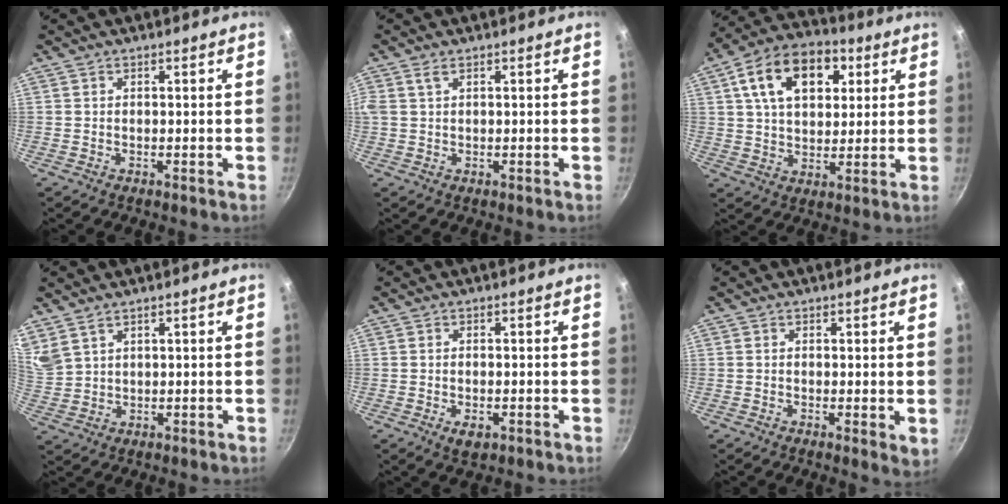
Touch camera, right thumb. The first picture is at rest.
{"total": 1.8, "force": [0.9, 0.8, 1.3], "torque": [-0.027, 0.003, 0.021]}
{"total": 16.7, "force": [5.9, 10.7, 11.4], "torque": [-0.161, 0.006, 0.087]}
{"total": 5.2, "force": [4.0, 2.3, 2.4], "torque": [-0.042, -0.014, 0.092]}
{"total": 3.1, "force": [-1.1, 1.7, 2.3], "torque": [-0.038, -0.004, -0.015]}
{"total": 2.5, "force": [0.1, 0.9, 2.3], "torque": [-0.029, -0.008, -0.001]}